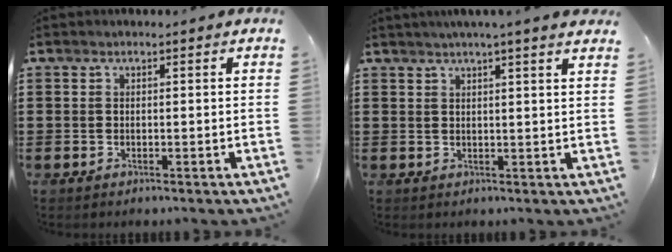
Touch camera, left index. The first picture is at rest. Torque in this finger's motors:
{"motor_torque": [2.13, 0.00, 0.20, -0.07]}